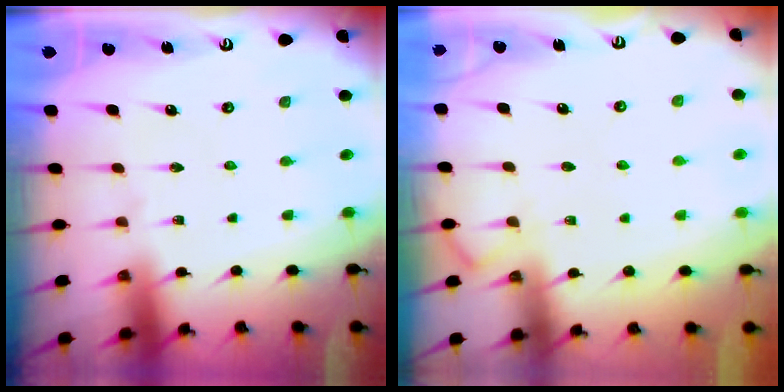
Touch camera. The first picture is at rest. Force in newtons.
{"total": 4.5, "press": 4.4, "slide": 0.6}